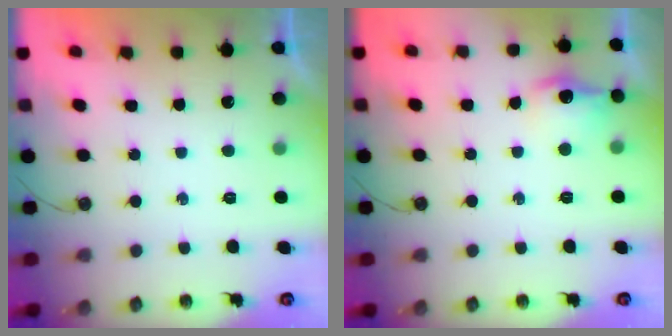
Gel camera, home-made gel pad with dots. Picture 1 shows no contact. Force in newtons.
{"total": 10.0, "press": 10.0, "slide": 0.9}